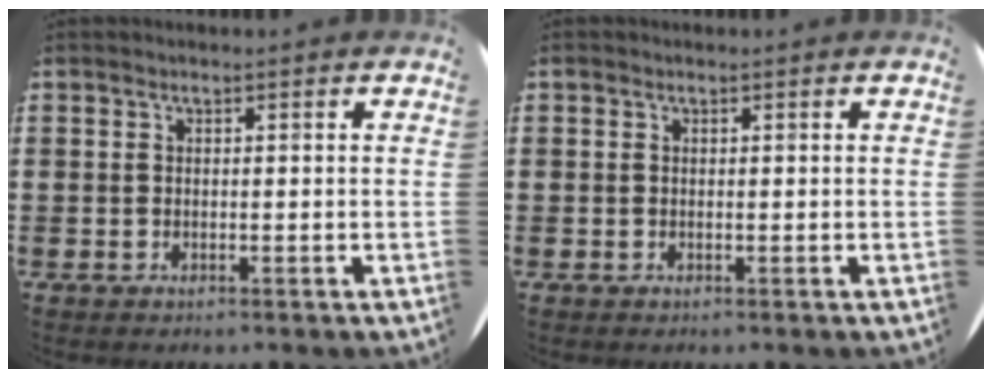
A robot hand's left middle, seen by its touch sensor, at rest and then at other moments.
{"total": 0.0}